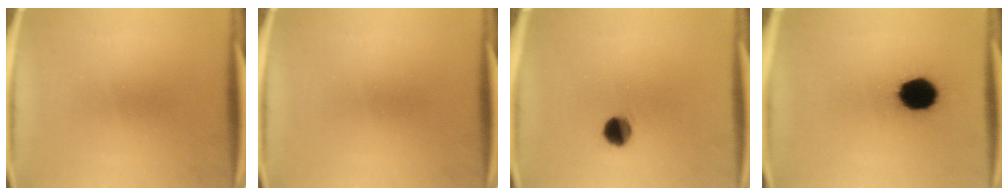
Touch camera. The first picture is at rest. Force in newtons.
{"total": 0.0}
{"total": 5.3}
{"total": 11.9}